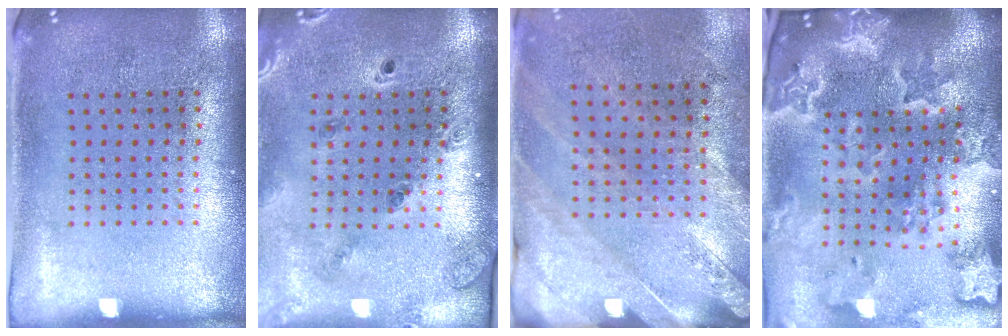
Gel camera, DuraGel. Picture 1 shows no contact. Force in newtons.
{"total": 1.4, "press": 1.3, "slide": 0.2}
{"total": 2.4, "press": 2.0, "slide": 1.3}
{"total": 4.5, "press": 3.7, "slide": 2.7}